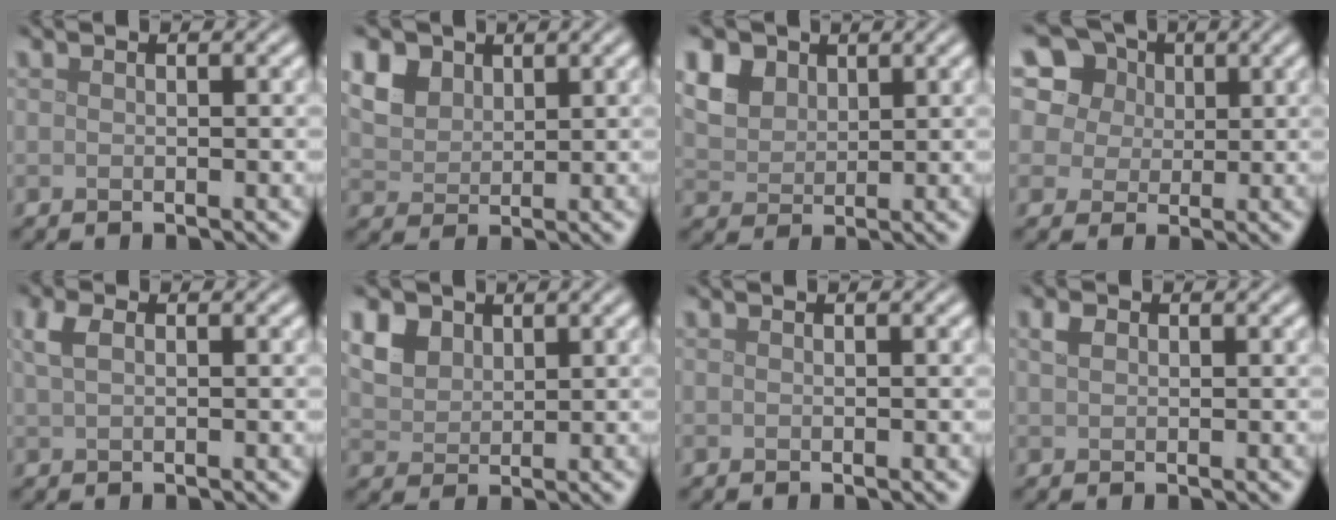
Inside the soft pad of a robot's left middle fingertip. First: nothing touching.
{"total": 5.8, "force": [3.2, 4.0, 2.6], "torque": [-0.095, 0.009, 0.064]}
{"total": 6.7, "force": [3.6, 4.7, 3.1], "torque": [-0.107, 0.015, 0.068]}
{"total": 12.0, "force": [6.3, 9.2, 4.4], "torque": [-0.138, 0.030, 0.105]}
{"total": 1.9, "force": [0.8, 1.0, 1.4], "torque": [-0.036, 0.005, 0.014]}
{"total": 5.4, "force": [3.0, 3.7, 2.5], "torque": [-0.086, 0.007, 0.062]}
{"total": 0.0}
{"total": 1.2, "force": [0.5, 0.8, 0.6], "torque": [-0.012, 0.004, 0.008]}